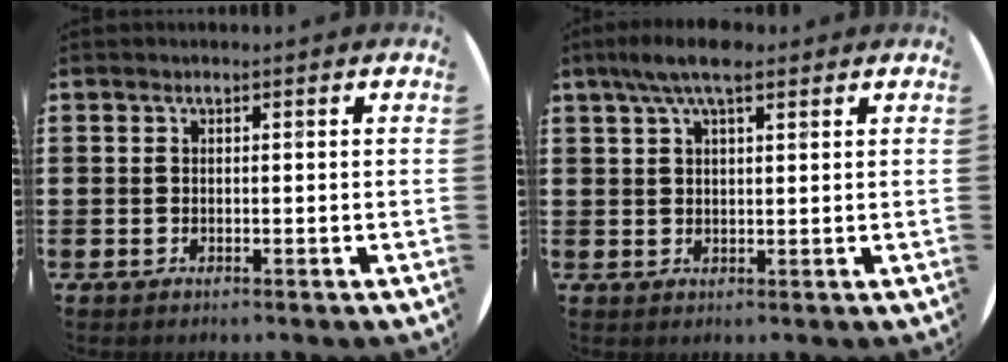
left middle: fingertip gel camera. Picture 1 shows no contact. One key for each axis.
{"total": 5.5, "fx": 3.7, "fy": 1.7, "fz": 3.7, "tx": -0.072, "ty": 0.006, "tz": 0.064}